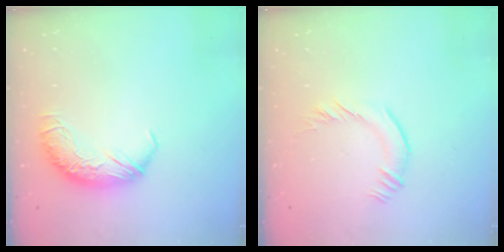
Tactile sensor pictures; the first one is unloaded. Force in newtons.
{"total": 1.7, "press": 1.4, "slide": 0.8}